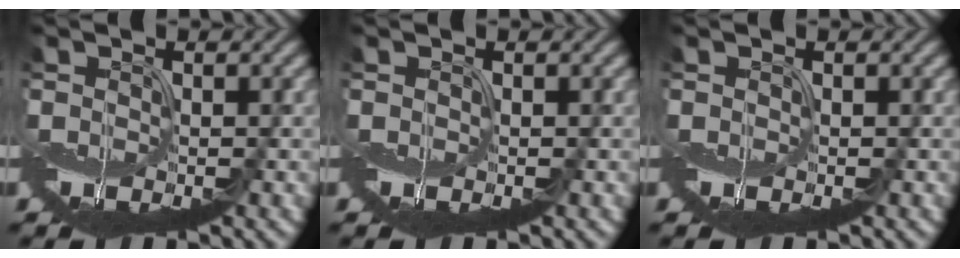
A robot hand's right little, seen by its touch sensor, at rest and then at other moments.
{"total": 0.0}
{"total": 0.0}